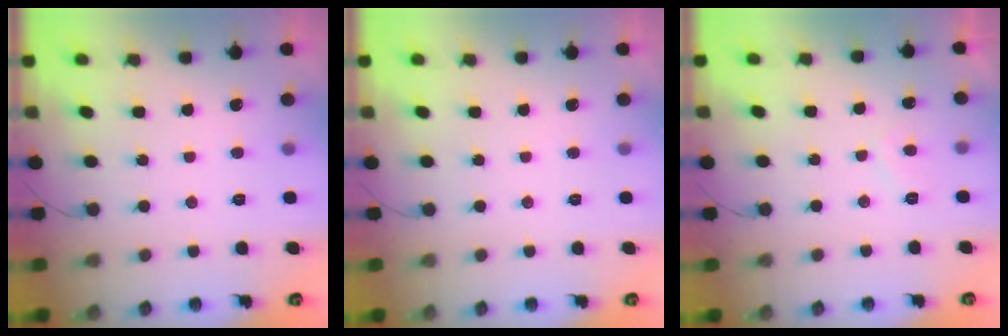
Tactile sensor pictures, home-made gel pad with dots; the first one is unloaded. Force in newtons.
{"total": 0.0}
{"total": 1.3, "press": 1.2, "slide": 0.6}